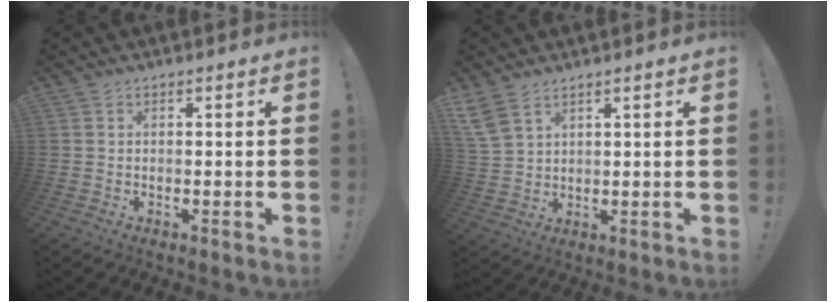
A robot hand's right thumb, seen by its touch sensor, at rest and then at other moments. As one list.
[{"total": 6.8, "force": [4.6, 3.4, 3.6], "torque": [-0.079, -0.016, 0.093]}]